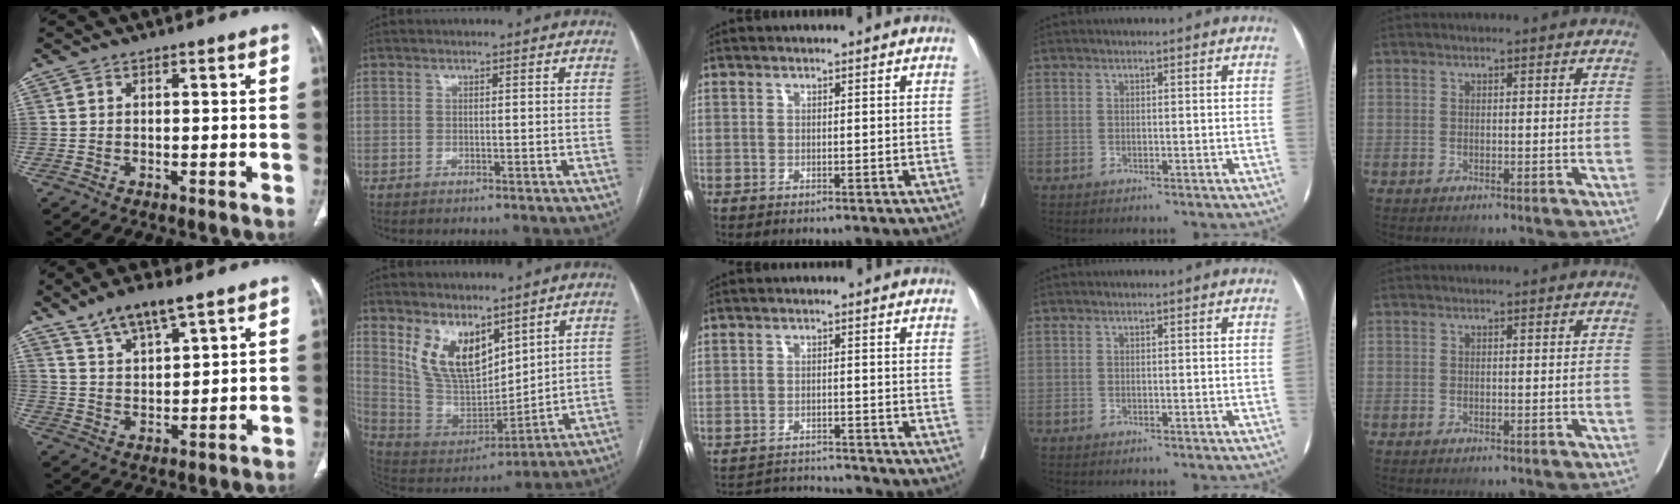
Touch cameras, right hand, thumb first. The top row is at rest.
{"thumb": {"total": 8.7, "force": [6.4, 2.3, 5.5], "torque": [-0.091, -0.028, 0.124]}, "index": {"total": 11.8, "force": [7.0, 6.1, 7.3], "torque": [-0.147, 0.007, 0.151]}, "middle": {"total": 6.5, "force": [-6.4, -0.9, -0.6], "torque": [0.008, 0.003, -0.107]}}